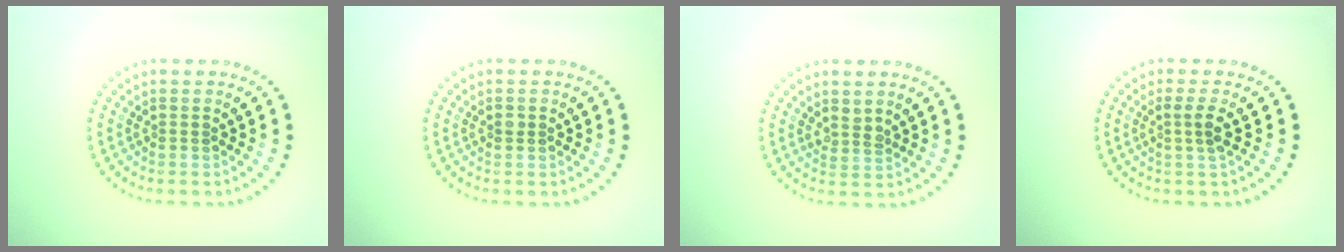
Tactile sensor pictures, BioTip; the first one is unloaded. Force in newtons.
{"total": 0.8, "press": 0.8, "slide": 0.1}
{"total": 1.3, "press": 1.0, "slide": 0.9}
{"total": 1.7, "press": 1.3, "slide": 1.1}